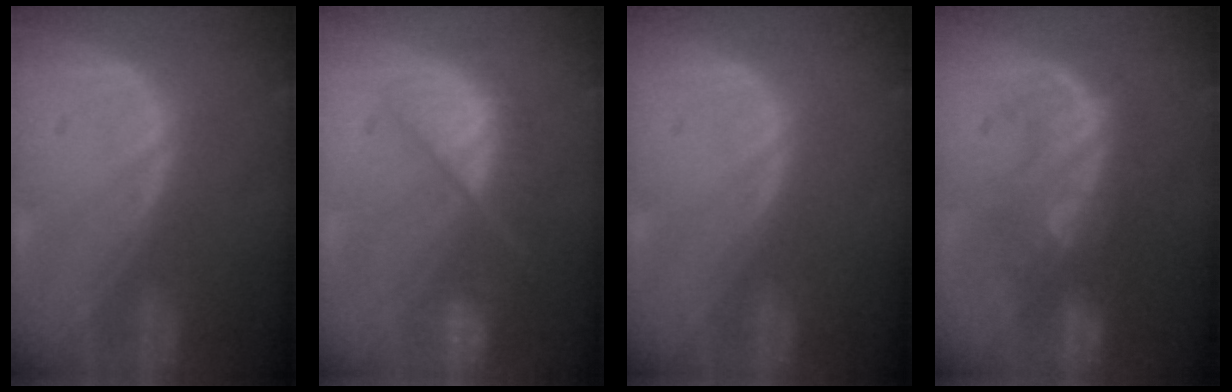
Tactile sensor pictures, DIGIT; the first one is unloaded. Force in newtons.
{"total": 9.8, "press": 8.3, "slide": 5.2}
{"total": 0.0}
{"total": 8.6, "press": 8.1, "slide": 2.9}